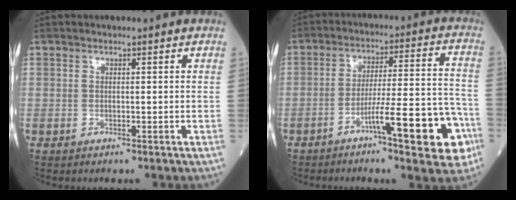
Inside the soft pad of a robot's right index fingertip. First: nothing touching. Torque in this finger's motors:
{"motor_torque": [1.08, -1.06, 0.26, 0.04]}